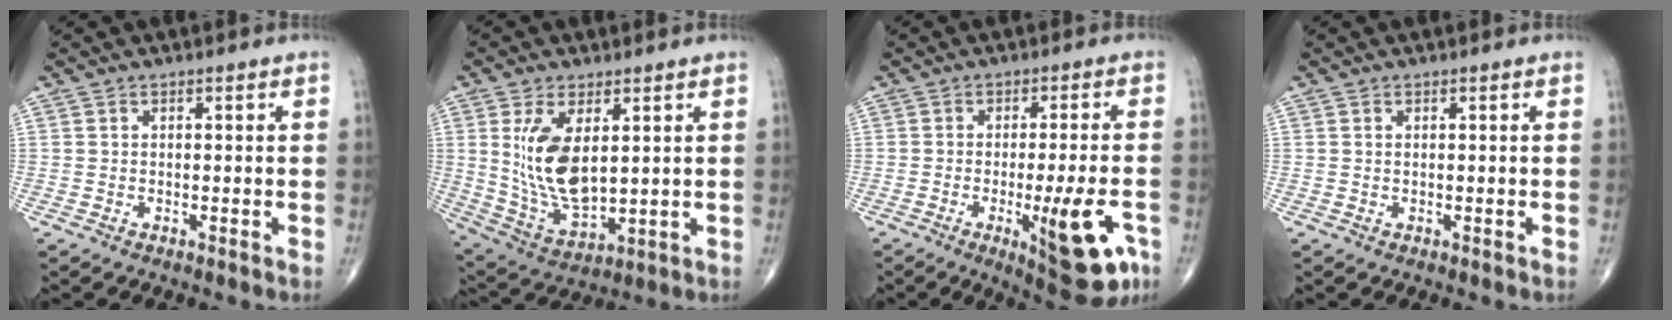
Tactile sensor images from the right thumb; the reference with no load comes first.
{"total": 12.9, "force": [2.9, 6.5, 10.8], "torque": [-0.201, -0.023, 0.074]}
{"total": 13.5, "force": [-5.0, 3.5, 12.1], "torque": [-0.156, 0.001, -0.060]}
{"total": 0.0}